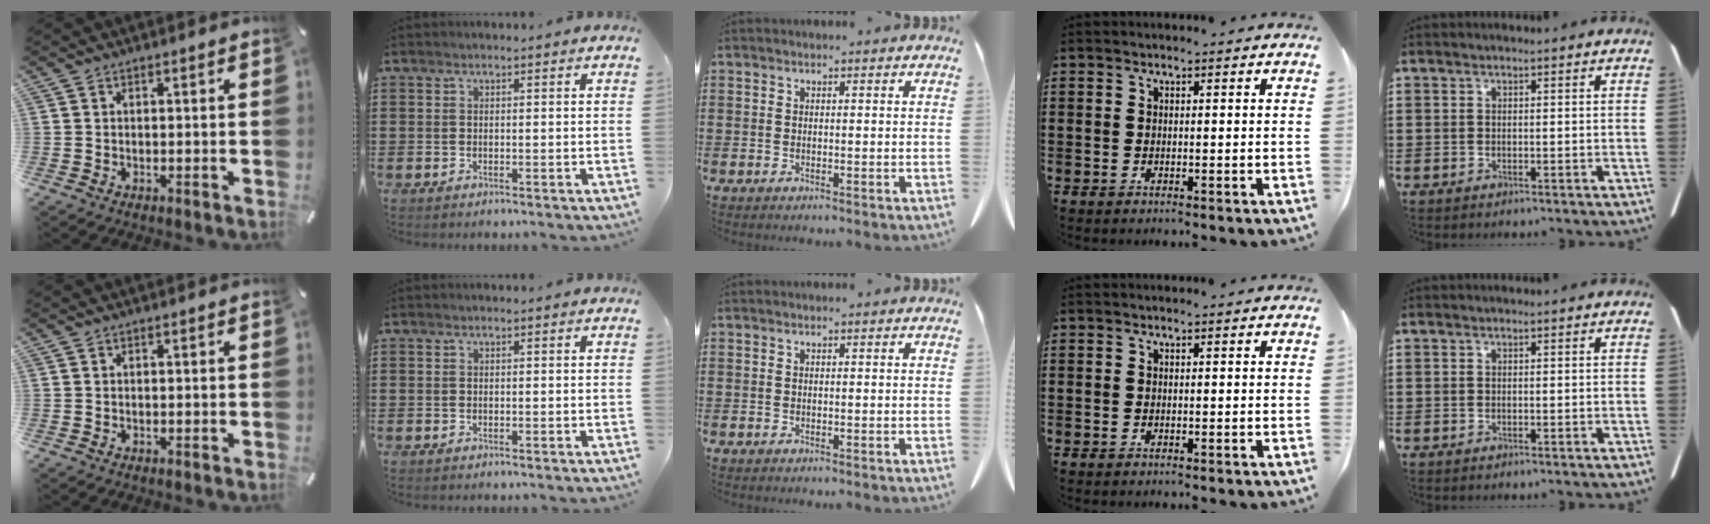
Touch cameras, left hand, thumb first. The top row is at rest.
{}